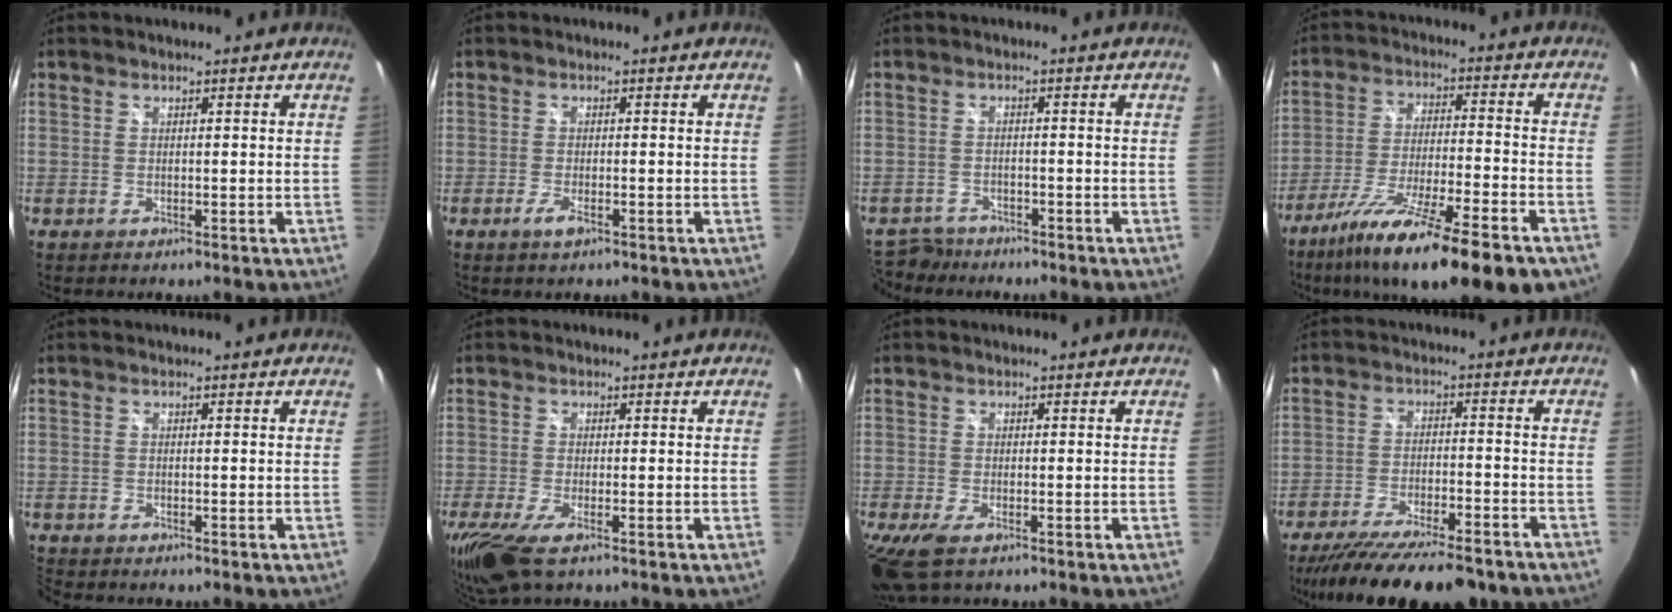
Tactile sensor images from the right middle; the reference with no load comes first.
{"total": 2.0, "force": [-1.1, 0.4, 1.6], "torque": [-0.034, -0.002, -0.021]}
{"total": 7.0, "force": [-5.9, 3.5, 1.5], "torque": [-0.051, -0.001, -0.099]}
{"total": 19.9, "force": [-13.6, 2.5, 14.2], "torque": [-0.252, -0.051, -0.225]}
{"total": 1.9, "force": [-1.9, 0.2, 0.2], "torque": [-0.010, -0.014, -0.041]}
{"total": 8.3, "force": [-5.0, 2.2, 6.3], "torque": [-0.147, -0.035, -0.096]}
{"total": 7.1, "force": [-4.2, 2.8, 5.0], "torque": [-0.118, -0.031, -0.078]}
{"total": 19.4, "force": [-16.2, 4.1, 9.9], "torque": [-0.188, -0.041, -0.241]}